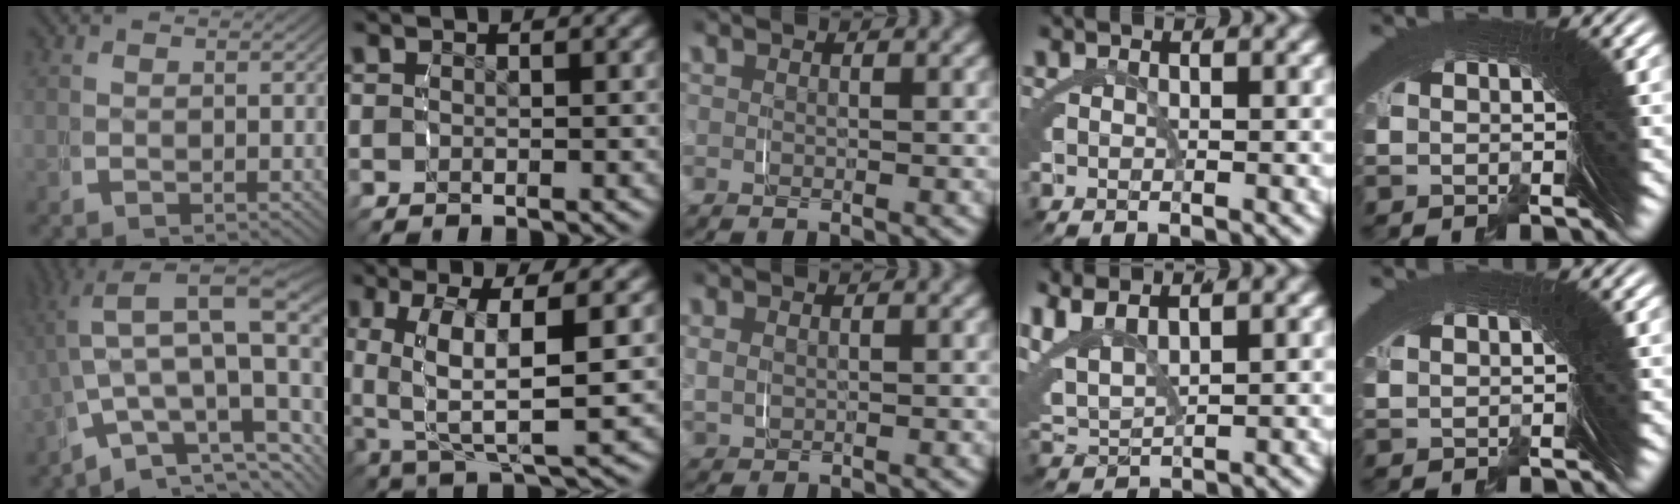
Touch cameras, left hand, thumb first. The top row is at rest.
{"thumb": {"total": 14.0, "force": [-0.4, 8.5, 11.1], "torque": [-0.180, -0.035, 0.007]}, "index": {"total": 7.1, "force": [0.3, 3.0, 6.5], "torque": [-0.121, -0.008, 0.019]}, "middle": {"total": 2.2, "force": [0.6, 1.9, 1.0], "torque": [-0.038, -0.005, 0.017]}, "ring": {"total": 5.4, "force": [2.2, 3.7, 3.2], "torque": [-0.110, -0.009, 0.052]}, "little": {"total": 0.7, "force": [0.5, -0.4, -0.3], "torque": [0.016, 0.002, 0.013]}}